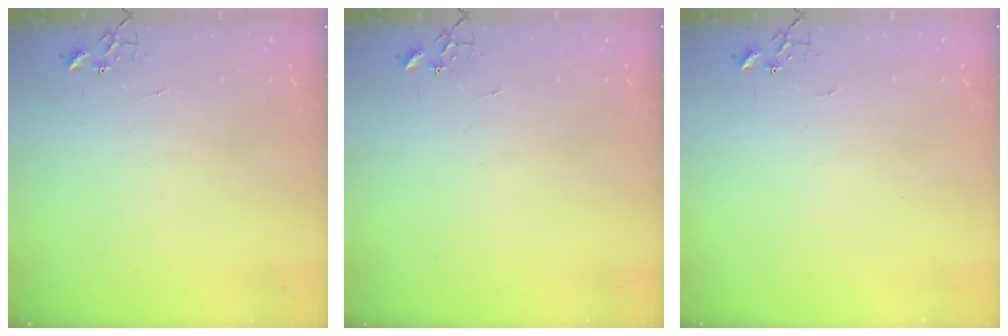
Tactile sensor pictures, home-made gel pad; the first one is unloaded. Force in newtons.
{"total": 0.0}
{"total": 0.0}